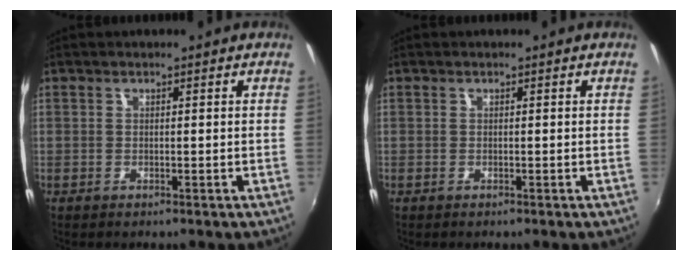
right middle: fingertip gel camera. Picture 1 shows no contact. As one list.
[{"total": 0.0}]